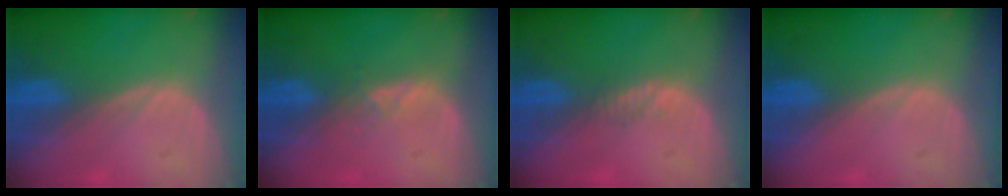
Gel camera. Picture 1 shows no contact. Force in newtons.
{"total": 1.6, "press": 1.6, "slide": 0.3}
{"total": 1.1, "press": 0.9, "slide": 0.7}
{"total": 0.0}